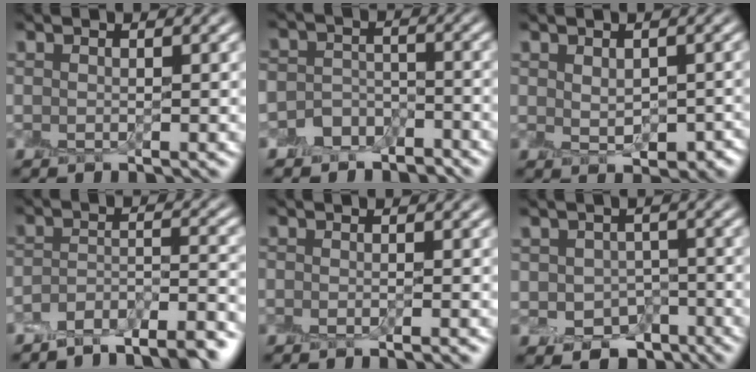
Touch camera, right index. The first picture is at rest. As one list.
[{"total": 4.1, "force": [-3.2, 2.5, 0.4], "torque": [0.005, 0.002, -0.062]}, {"total": 3.3, "force": [0.2, 2.1, 2.5], "torque": [-0.035, 0.000, 0.017]}, {"total": 6.9, "force": [-6.2, 1.4, 2.7], "torque": [-0.039, 0.002, -0.099]}, {"total": 0.8, "force": [-0.7, -0.2, -0.1], "torque": [0.008, 0.003, -0.012]}, {"total": 4.5, "force": [-2.0, 3.4, 2.2], "torque": [-0.037, -0.011, -0.029]}]